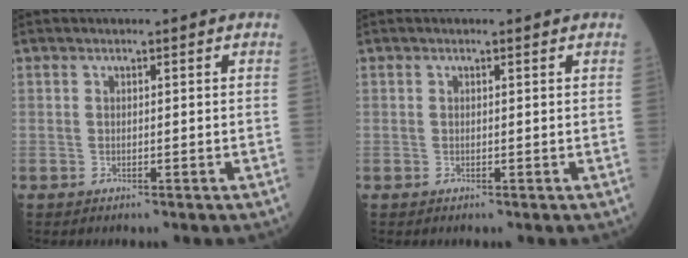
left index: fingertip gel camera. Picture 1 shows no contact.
{"total": 0.6, "force": [0.5, 0.0, 0.3], "torque": [-0.009, 0.004, 0.006]}